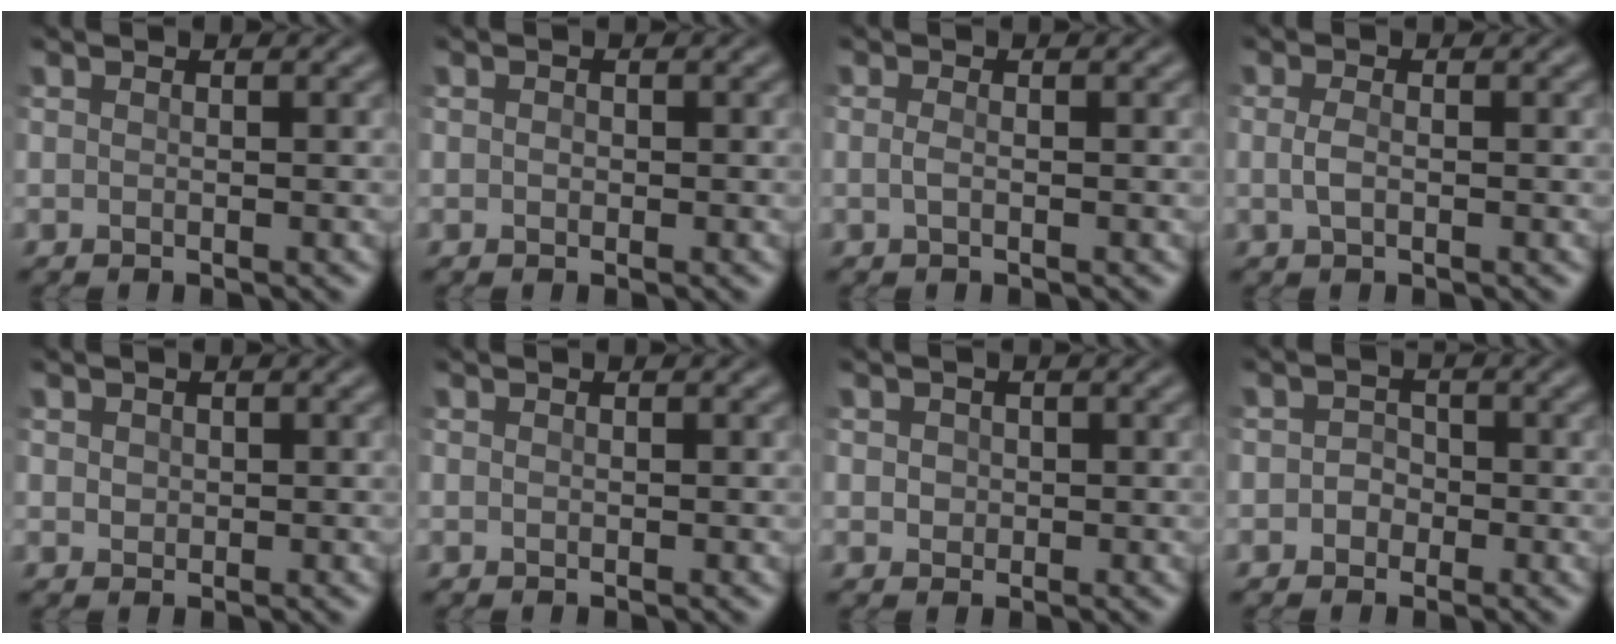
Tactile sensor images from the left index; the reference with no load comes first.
{"total": 0.6, "force": [0.0, 0.5, 0.3], "torque": [-0.006, -0.002, -0.002]}
{"total": 0.9, "force": [-0.2, 0.3, 0.8], "torque": [-0.020, -0.002, -0.006]}
{"total": 1.5, "force": [-0.2, 0.7, 1.3], "torque": [-0.031, 0.000, -0.007]}
{"total": 0.9, "force": [0.2, 0.8, 0.3], "torque": [-0.006, 0.000, 0.004]}
{"total": 0.0}
{"total": 1.2, "force": [0.2, 1.1, 0.4], "torque": [-0.003, 0.001, 0.001]}
{"total": 1.6, "force": [-0.5, 1.4, 0.5], "torque": [0.006, 0.001, -0.019]}